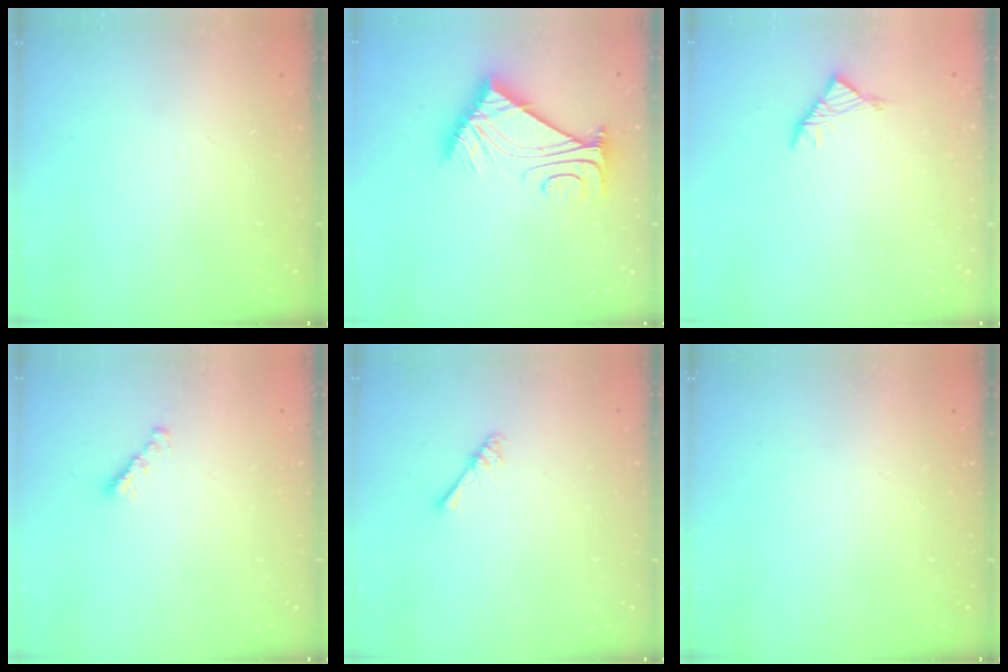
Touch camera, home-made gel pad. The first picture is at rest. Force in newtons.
{"total": 10.5, "press": 10.5, "slide": 0.8}
{"total": 3.0, "press": 2.9, "slide": 0.9}
{"total": 2.2, "press": 2.1, "slide": 0.5}
{"total": 2.4, "press": 2.4, "slide": 0.4}
{"total": 0.0}